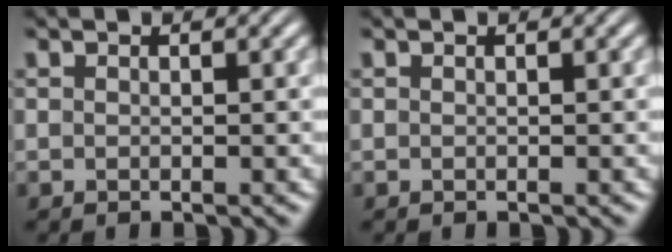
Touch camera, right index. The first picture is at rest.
{"total": 0.0}